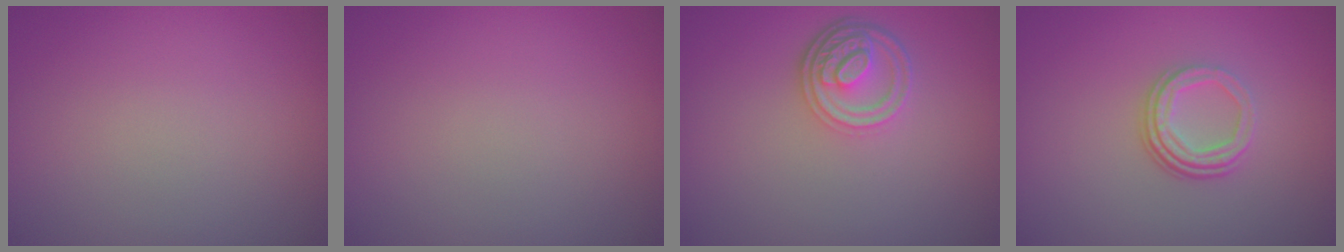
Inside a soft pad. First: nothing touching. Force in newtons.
{"total": 0.0}
{"total": 4.1, "press": 3.2, "slide": 2.5}
{"total": 3.3, "press": 2.4, "slide": 2.3}